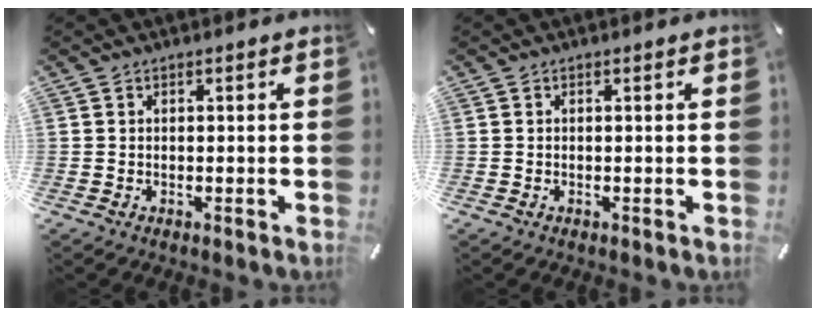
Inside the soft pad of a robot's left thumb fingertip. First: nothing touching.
{"total": 0.0}